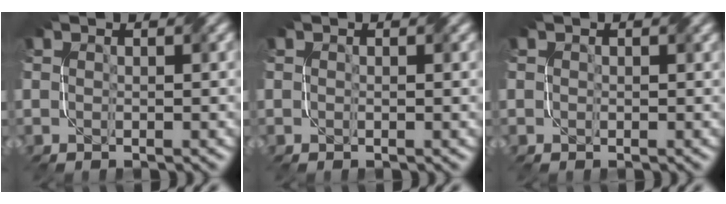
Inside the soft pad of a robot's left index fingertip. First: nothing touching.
{"total": 0.0}
{"total": 1.0, "force": [0.6, 0.8, 0.2], "torque": [-0.001, -0.001, 0.001]}